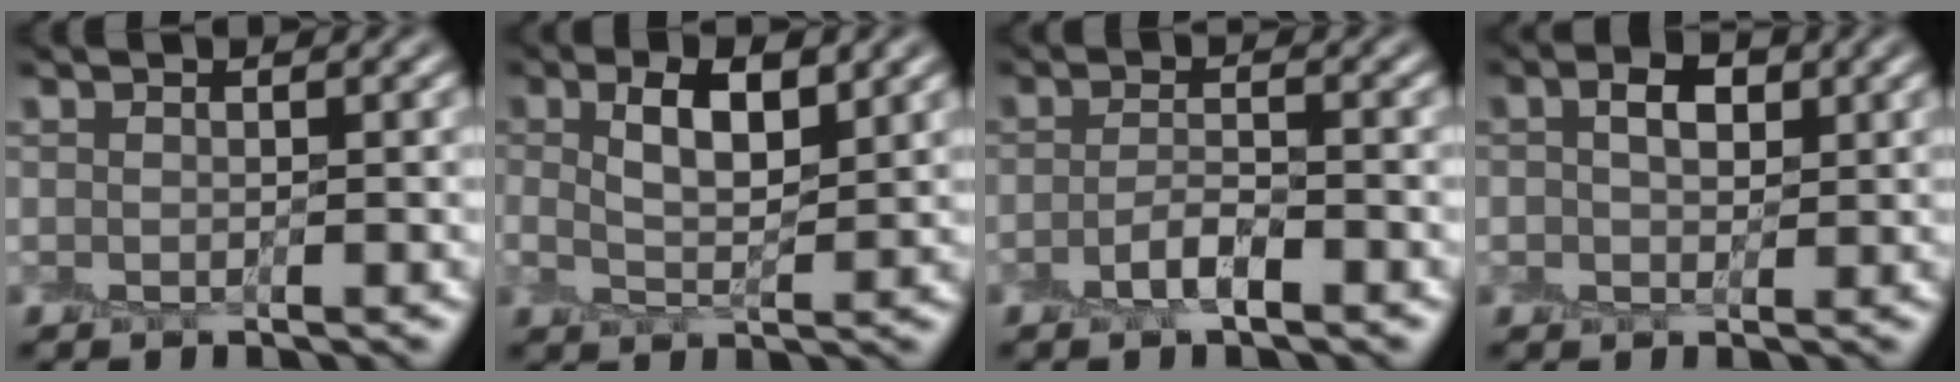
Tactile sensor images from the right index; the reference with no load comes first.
{"total": 4.5, "force": [1.5, 1.5, 3.9], "torque": [-0.077, 0.005, 0.026]}
{"total": 2.3, "force": [-1.2, 0.7, 1.9], "torque": [-0.037, 0.003, -0.028]}
{"total": 2.8, "force": [0.7, 1.8, 2.0], "torque": [-0.040, 0.006, 0.010]}